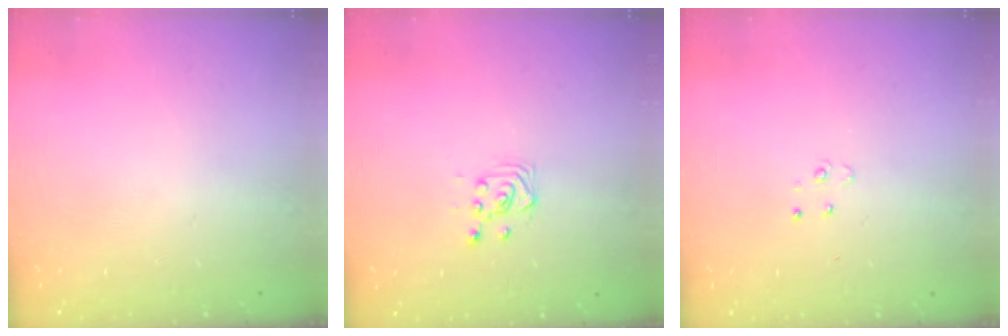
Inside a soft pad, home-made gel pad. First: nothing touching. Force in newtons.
{"total": 3.6, "press": 3.5, "slide": 1.2}
{"total": 3.5, "press": 3.4, "slide": 0.4}